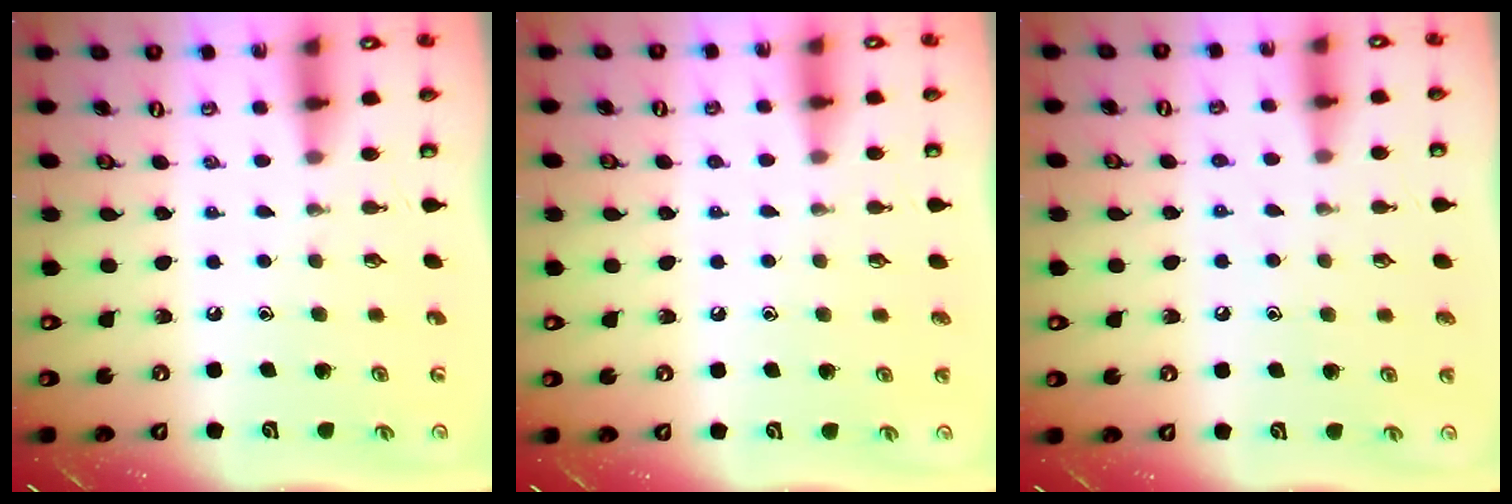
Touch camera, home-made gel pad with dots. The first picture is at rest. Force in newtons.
{"total": 1.7, "press": 1.7, "slide": 0.1}
{"total": 5.6, "press": 5.5, "slide": 0.5}